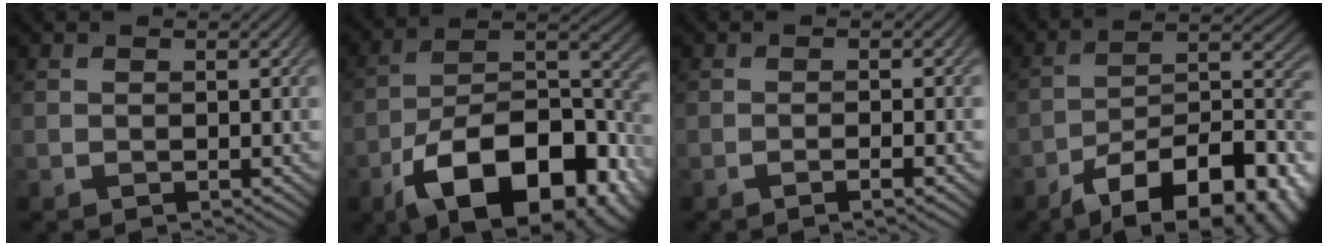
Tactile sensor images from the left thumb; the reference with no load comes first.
{"total": 19.3, "force": [-10.6, 9.3, 13.2], "torque": [-0.209, -0.033, -0.166]}
{"total": 2.2, "force": [-1.1, 0.3, 1.9], "torque": [-0.029, 0.007, -0.026]}
{"total": 17.5, "force": [-11.5, 7.0, 11.2], "torque": [-0.171, -0.018, -0.168]}